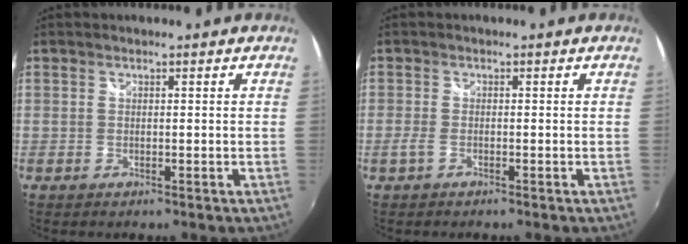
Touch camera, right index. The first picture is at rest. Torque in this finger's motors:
{"motor_torque": [-0.28, -0.24, 0.12, 0.04]}